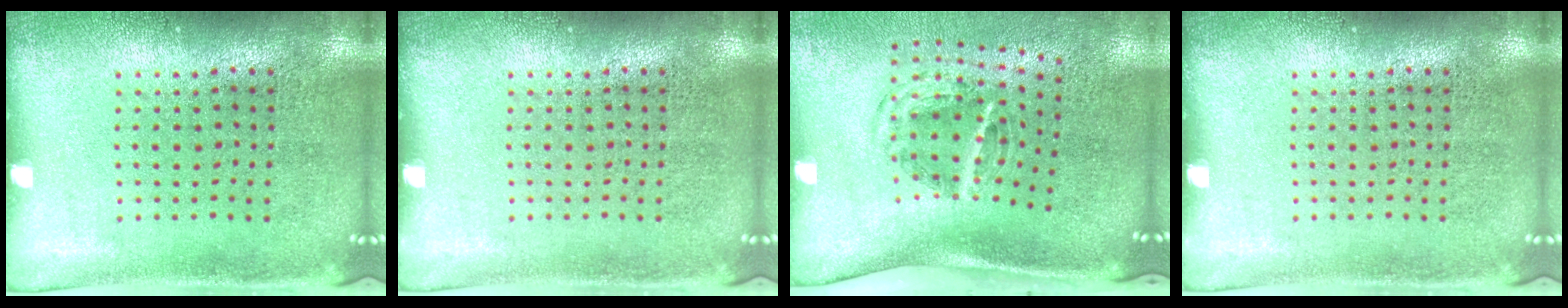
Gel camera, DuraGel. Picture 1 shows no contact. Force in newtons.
{"total": 0.0}
{"total": 2.1, "press": 1.2, "slide": 1.7}
{"total": 0.0}